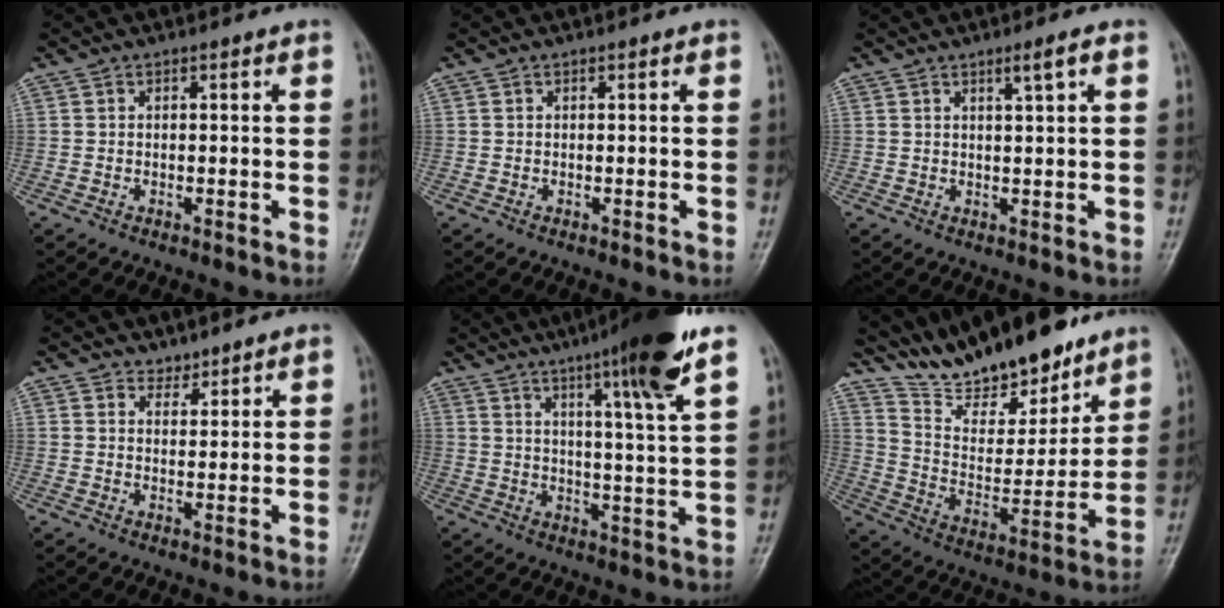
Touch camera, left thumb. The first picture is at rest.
{"total": 0.0}
{"total": 2.6, "force": [1.4, 0.0, 2.2], "torque": [-0.038, -0.007, 0.025]}
{"total": 2.4, "force": [2.1, 1.2, 0.0], "torque": [0.019, -0.016, 0.031]}
{"total": 16.0, "force": [9.7, 0.7, 12.7], "torque": [-0.185, -0.042, 0.140]}
{"total": 20.1, "force": [17.0, 6.3, 8.6], "torque": [-0.095, -0.093, 0.291]}